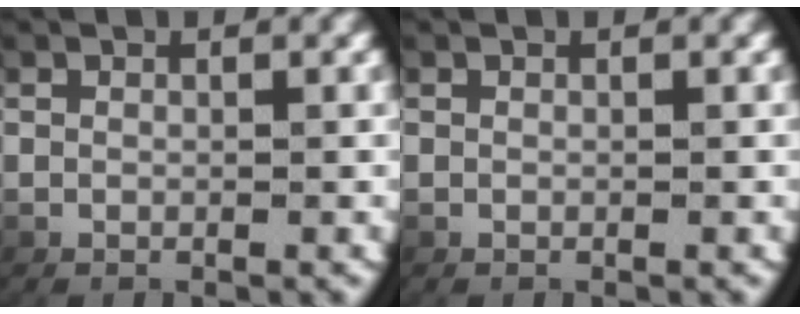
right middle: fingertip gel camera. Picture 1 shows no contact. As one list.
[{"total": 0.0}]